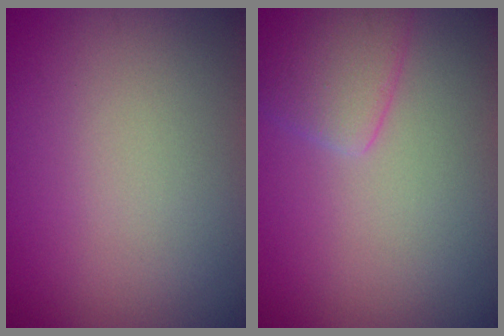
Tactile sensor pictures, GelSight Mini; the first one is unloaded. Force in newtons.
{"total": 3.0, "press": 3.0, "slide": 0.3}